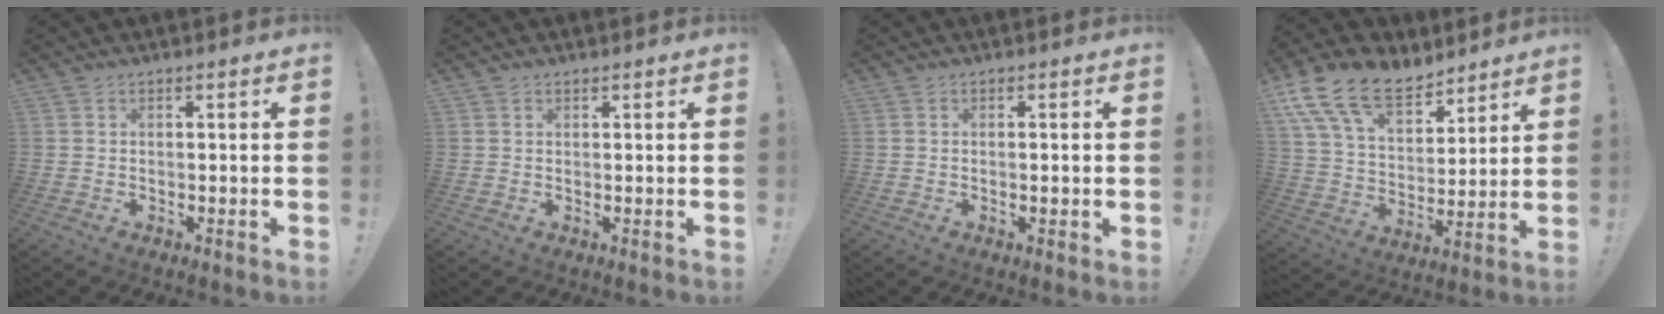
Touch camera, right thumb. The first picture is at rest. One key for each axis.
{"total": 0.7, "fx": 0.5, "fy": 0.4, "fz": 0.1, "tx": 0.002, "ty": -0.002, "tz": 0.010}
{"total": 1.3, "fx": -0.2, "fy": 0.2, "fz": 1.2, "tx": -0.019, "ty": -0.001, "tz": -0.003}
{"total": 17.7, "fx": 11.9, "fy": 9.8, "fz": 8.8, "tx": -0.163, "ty": -0.073, "tz": 0.222}